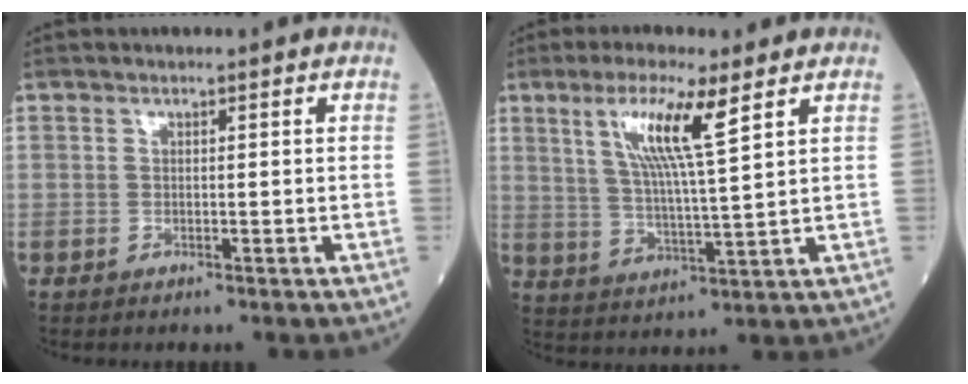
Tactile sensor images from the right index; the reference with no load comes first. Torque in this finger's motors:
{"motor_torque": [1.17, 0.60, 0.46, 0.20]}